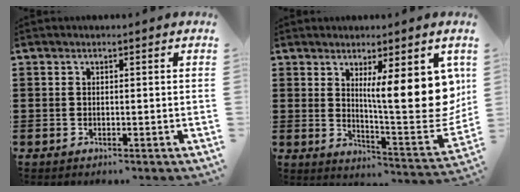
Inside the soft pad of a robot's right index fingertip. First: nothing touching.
{"total": 12.6, "force": [4.6, 3.0, 11.3], "torque": [-0.148, -0.038, 0.074]}